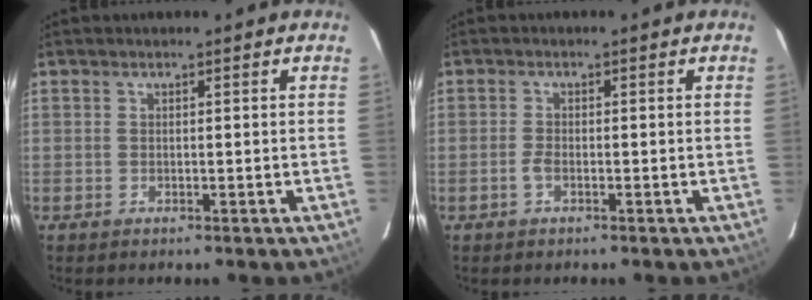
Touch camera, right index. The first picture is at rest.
{"total": 1.7, "force": [-0.9, 0.8, 1.2], "torque": [-0.029, -0.002, -0.018]}